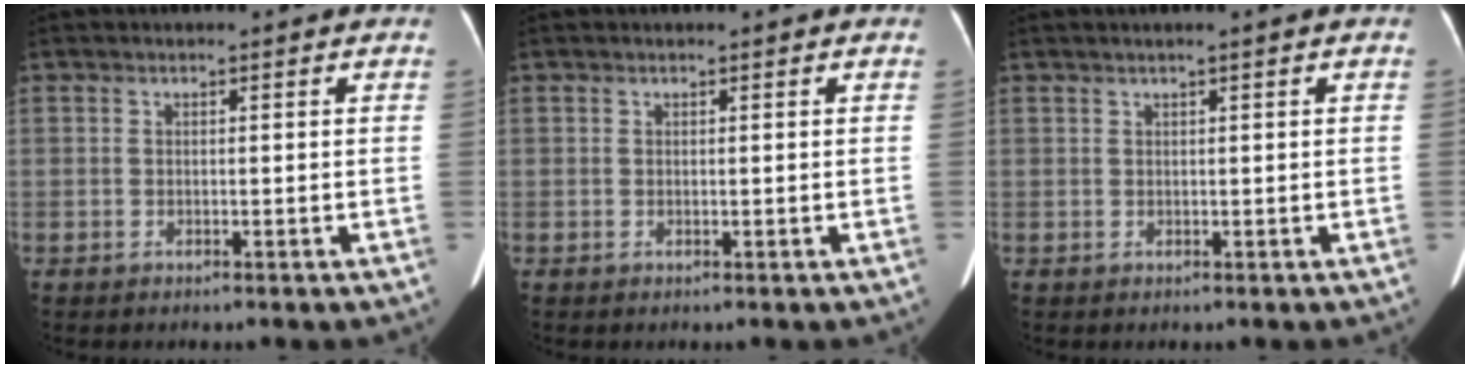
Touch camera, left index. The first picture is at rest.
{"total": 0.0}
{"total": 1.0, "force": [0.4, -0.2, 0.9], "torque": [-0.024, 0.006, 0.011]}